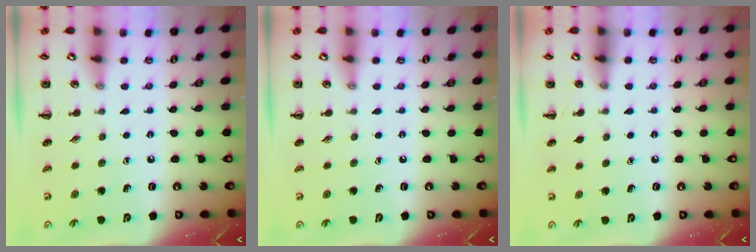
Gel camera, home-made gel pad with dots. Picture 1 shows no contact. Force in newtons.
{"total": 0.0}
{"total": 0.0}